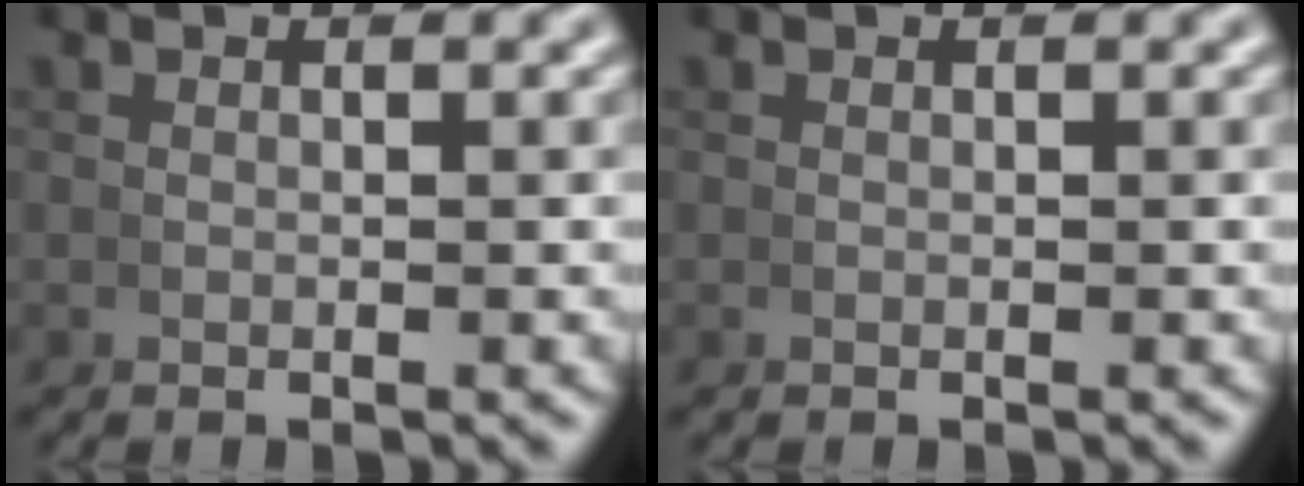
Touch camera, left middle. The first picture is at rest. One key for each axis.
{"total": 0.7, "fx": 0.1, "fy": -0.7, "fz": -0.2, "tx": 0.010, "ty": -0.002, "tz": 0.006}